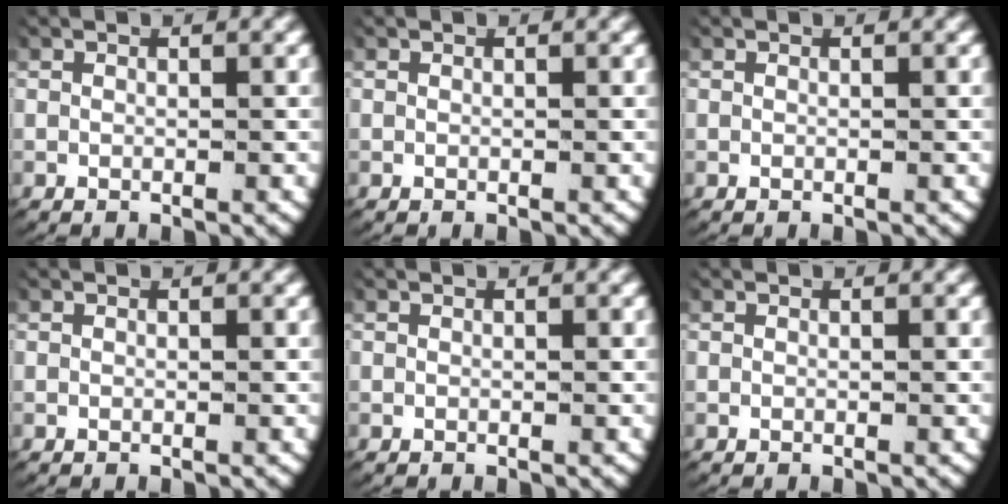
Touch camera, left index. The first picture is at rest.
{"total": 0.0}
{"total": 0.0}
{"total": 0.0}
{"total": 0.0}
{"total": 0.0}